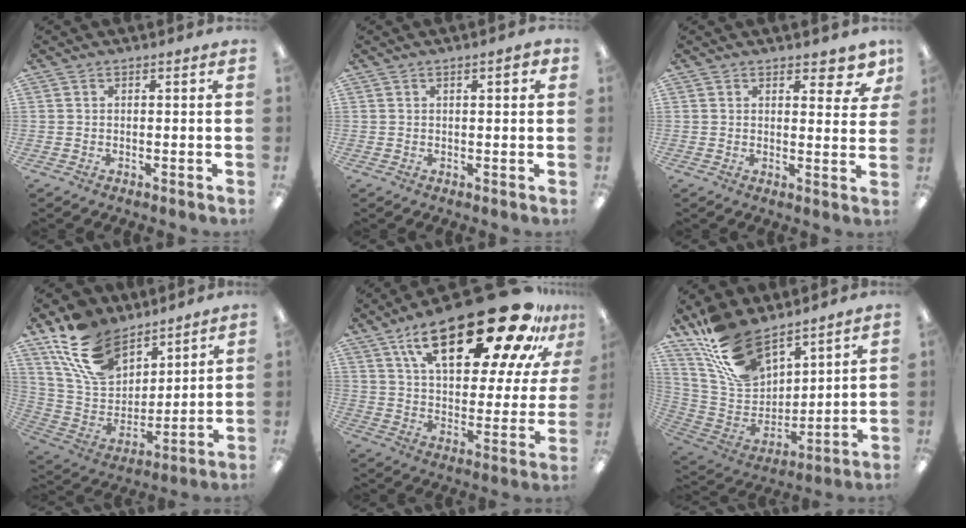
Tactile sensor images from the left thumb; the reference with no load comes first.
{"total": 3.0, "force": [1.4, 0.8, 2.6], "torque": [-0.036, -0.002, 0.019]}
{"total": 5.6, "force": [4.2, 2.1, 3.1], "torque": [-0.022, -0.028, 0.066]}
{"total": 18.4, "force": [11.9, 11.0, 8.7], "torque": [-0.177, -0.050, 0.229]}
{"total": 31.0, "force": [18.6, 11.6, 22.0], "torque": [-0.340, -0.109, 0.303]}
{"total": 18.1, "force": [13.2, 9.0, 8.4], "torque": [-0.178, -0.070, 0.250]}